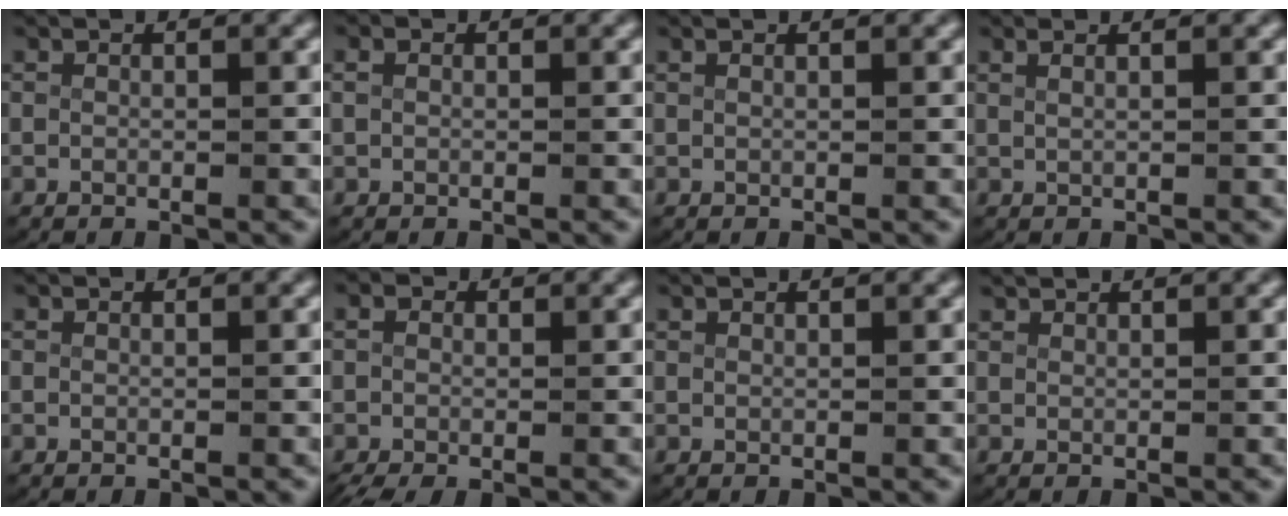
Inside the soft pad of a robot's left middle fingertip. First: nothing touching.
{"total": 0.7, "force": [0.3, 0.4, 0.4], "torque": [-0.016, -0.004, 0.010]}
{"total": 0.6, "force": [0.4, -0.3, 0.3], "torque": [-0.008, -0.003, 0.012]}
{"total": 1.0, "force": [0.7, -0.4, 0.7], "torque": [-0.014, -0.001, 0.018]}
{"total": 0.0}
{"total": 1.9, "force": [-1.2, 1.0, 1.2], "torque": [-0.023, -0.017, -0.010]}
{"total": 0.8, "force": [0.7, -0.3, 0.1], "torque": [-0.002, -0.002, 0.017]}
{"total": 1.3, "force": [1.2, -0.3, 0.0], "torque": [0.000, -0.001, 0.027]}